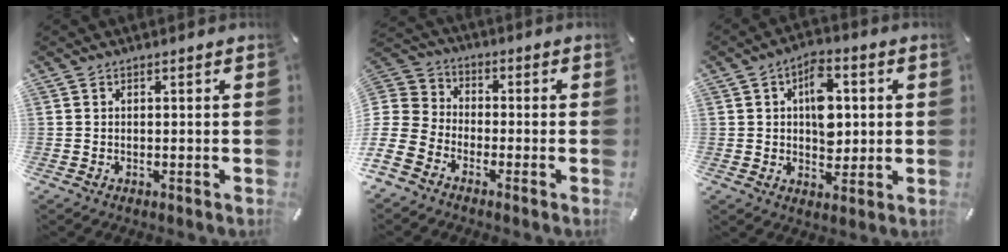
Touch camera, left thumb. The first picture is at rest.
{"total": 10.2, "force": [-6.1, 7.3, 3.8], "torque": [-0.099, 0.027, -0.119]}
{"total": 10.2, "force": [1.4, 7.1, 7.2], "torque": [-0.093, 0.003, 0.023]}